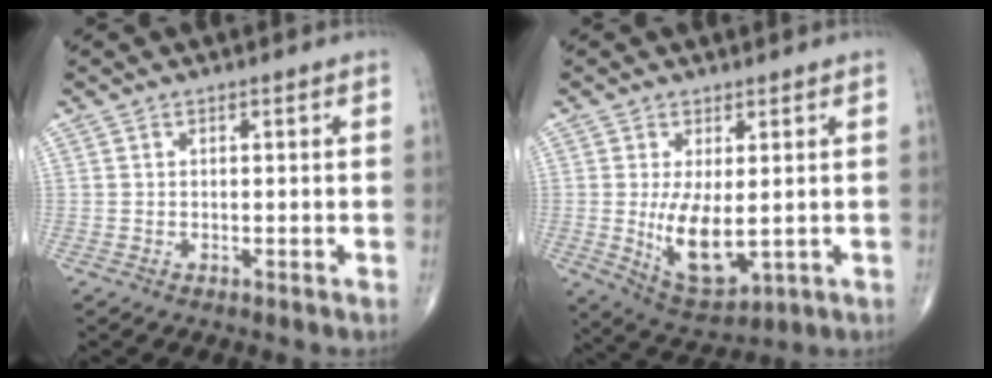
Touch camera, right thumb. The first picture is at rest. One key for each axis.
{"total": 9.5, "fx": -0.4, "fy": 4.3, "fz": 8.4, "tx": -0.140, "ty": -0.027, "tz": 0.012}